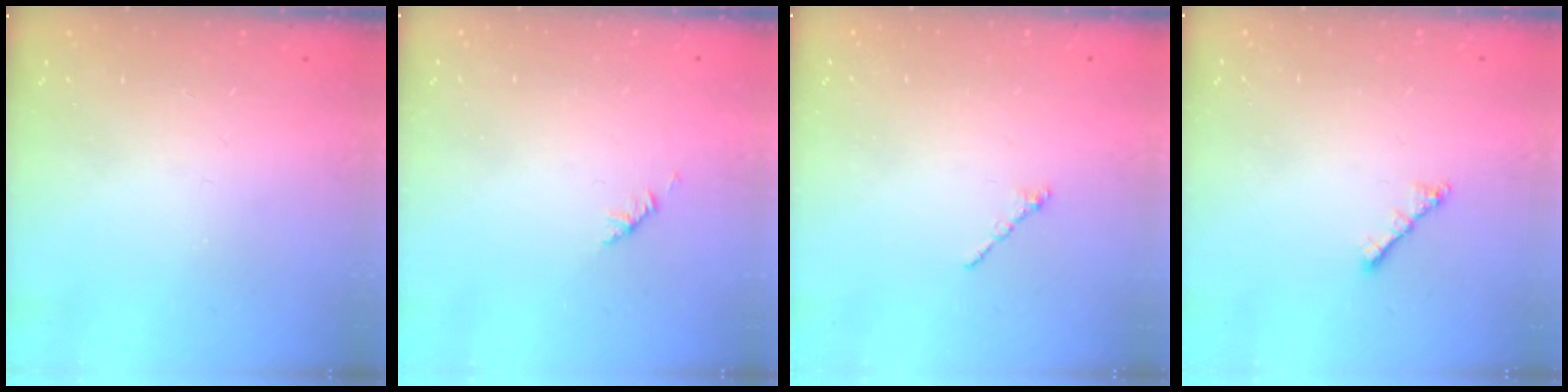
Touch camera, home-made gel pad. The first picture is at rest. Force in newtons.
{"total": 1.9, "press": 1.8, "slide": 0.6}
{"total": 1.2, "press": 1.1, "slide": 0.5}
{"total": 2.0, "press": 1.9, "slide": 0.6}